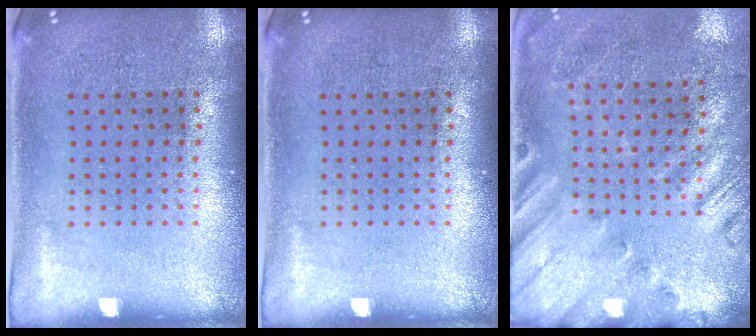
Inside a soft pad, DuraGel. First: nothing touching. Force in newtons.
{"total": 0.0}
{"total": 2.6, "press": 2.0, "slide": 1.6}